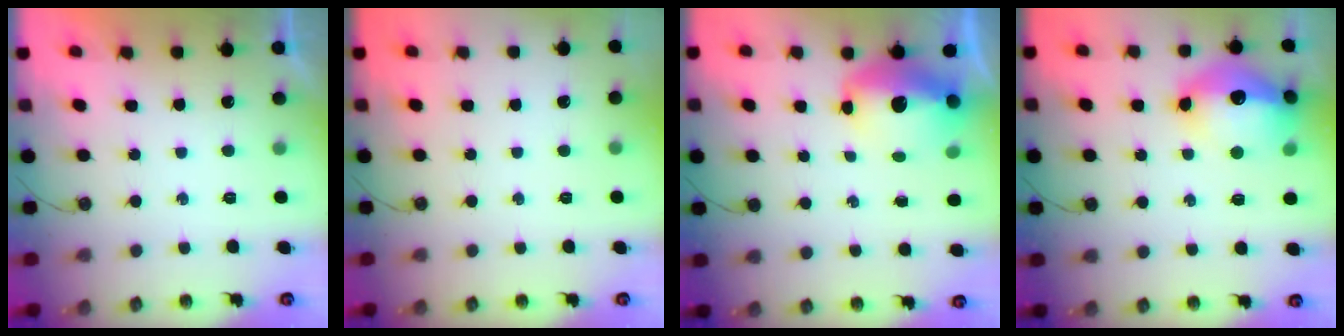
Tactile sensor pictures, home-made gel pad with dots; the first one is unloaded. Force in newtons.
{"total": 0.0}
{"total": 13.7, "press": 13.7, "slide": 1.2}
{"total": 17.8, "press": 17.7, "slide": 1.7}